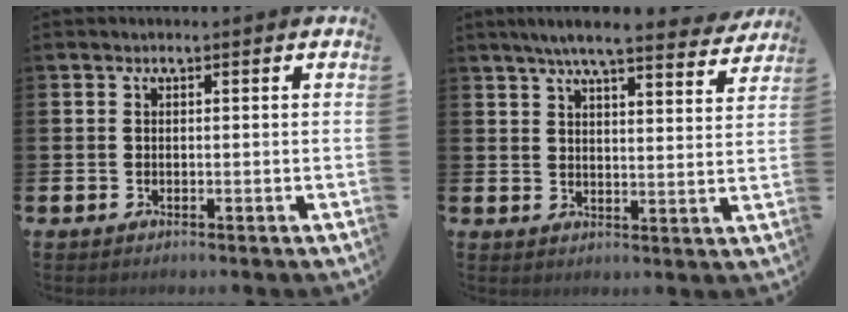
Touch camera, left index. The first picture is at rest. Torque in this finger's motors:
{"motor_torque": [1.07, -1.07, 0.67, 0.21]}